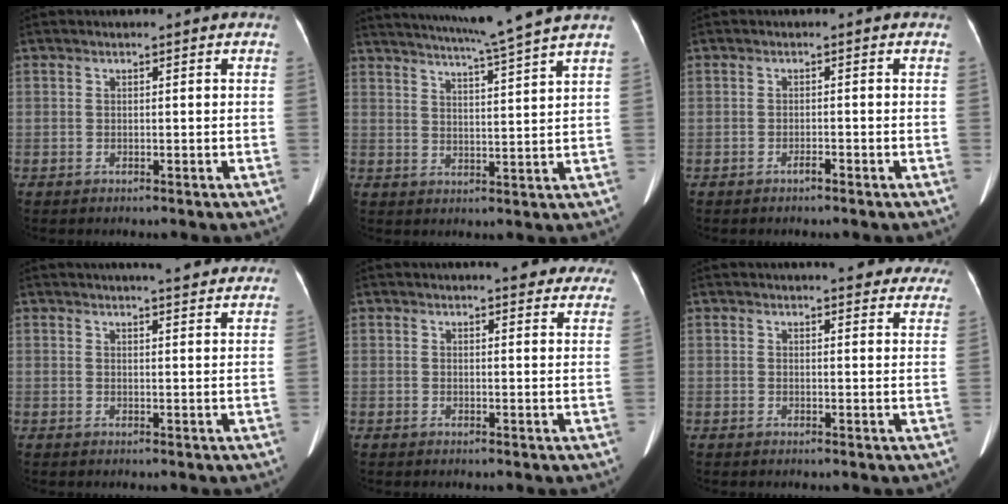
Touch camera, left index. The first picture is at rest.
{"total": 13.1, "force": [11.3, -2.4, 6.1], "torque": [-0.107, -0.020, 0.157]}
{"total": 1.0, "force": [-0.9, 0.0, 0.5], "torque": [-0.012, -0.001, -0.017]}
{"total": 9.2, "force": [8.1, 1.2, 4.2], "torque": [-0.048, 0.010, 0.083]}
{"total": 10.9, "force": [9.6, 2.6, 4.4], "torque": [-0.025, -0.003, 0.090]}
{"total": 13.5, "force": [12.2, 3.1, 4.9], "torque": [-0.027, -0.007, 0.120]}